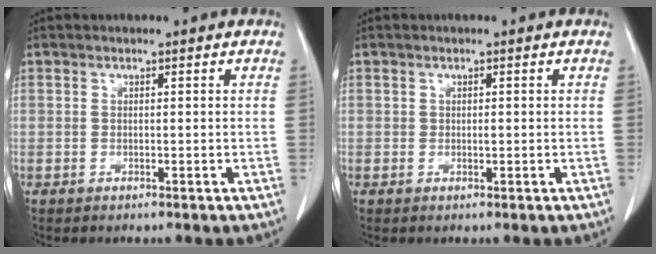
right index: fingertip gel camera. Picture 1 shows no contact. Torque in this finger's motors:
{"motor_torque": [-0.02, 0.04, -0.03, 0.01]}